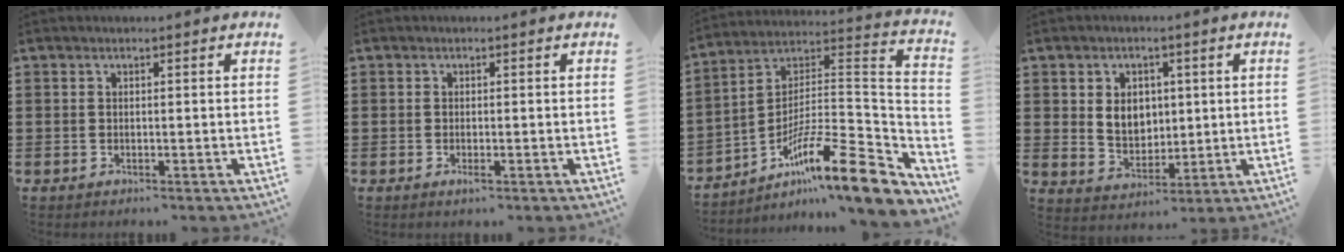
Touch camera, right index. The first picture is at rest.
{"total": 0.8, "force": [-0.3, 0.2, 0.8], "torque": [-0.016, -0.006, -0.003]}
{"total": 14.4, "force": [-8.9, 3.0, 10.9], "torque": [-0.153, -0.001, -0.161]}
{"total": 5.4, "force": [1.0, 4.4, 3.0], "torque": [-0.058, 0.006, 0.013]}